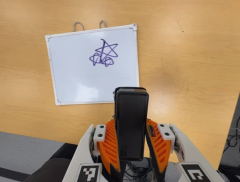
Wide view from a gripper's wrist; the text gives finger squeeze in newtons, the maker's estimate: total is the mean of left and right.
{"total": 6.5, "left": 4.2, "right": 8.9}